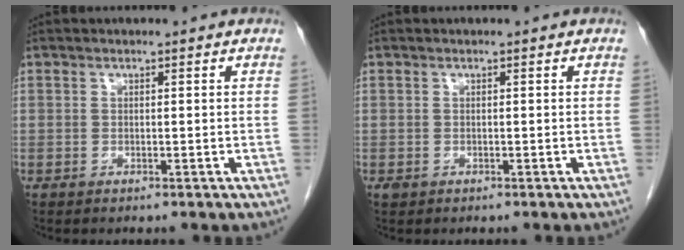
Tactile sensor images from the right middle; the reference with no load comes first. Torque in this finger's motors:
{"motor_torque": [0.20, 0.01, 0.04, 0.00]}